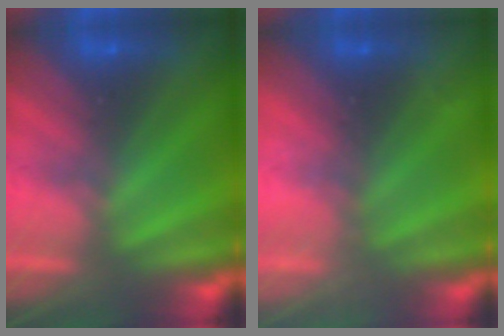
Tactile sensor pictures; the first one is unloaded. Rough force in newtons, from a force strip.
{"total": 2.3}